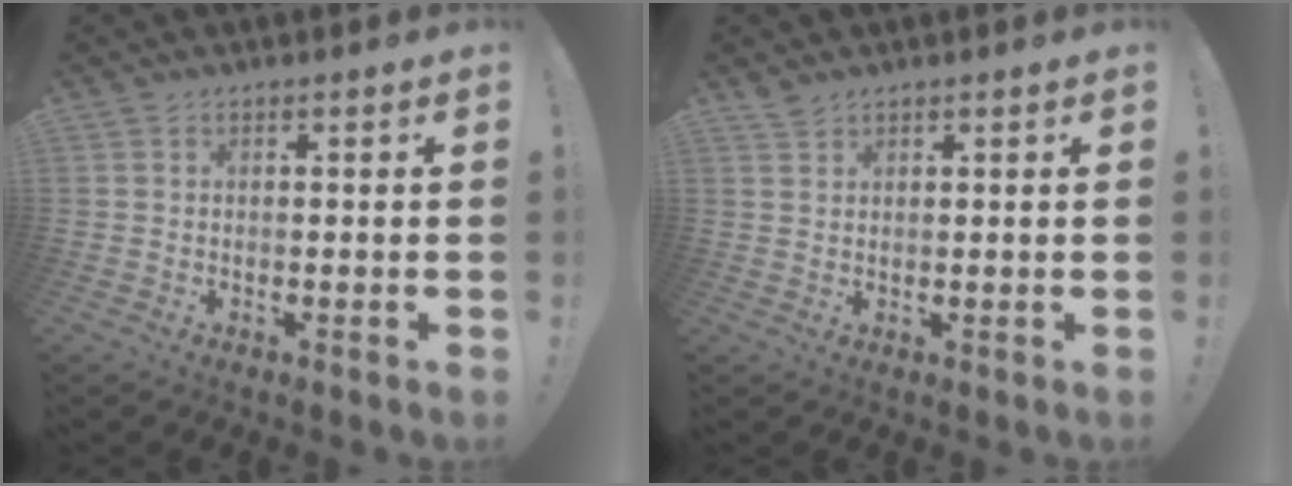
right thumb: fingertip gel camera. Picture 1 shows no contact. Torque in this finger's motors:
{"motor_torque": [-0.32, 0.40, -0.02, 0.39, 0.00]}